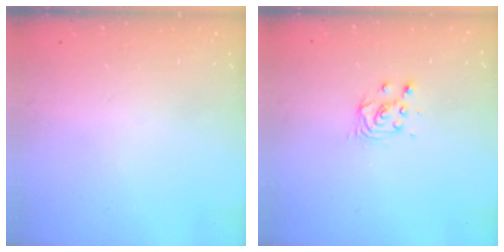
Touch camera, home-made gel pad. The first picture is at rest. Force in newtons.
{"total": 3.9, "press": 3.8, "slide": 0.4}